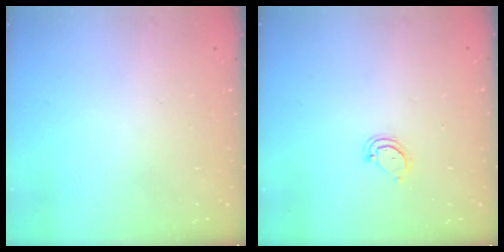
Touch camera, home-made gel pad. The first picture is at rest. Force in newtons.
{"total": 3.4, "press": 3.4, "slide": 0.6}